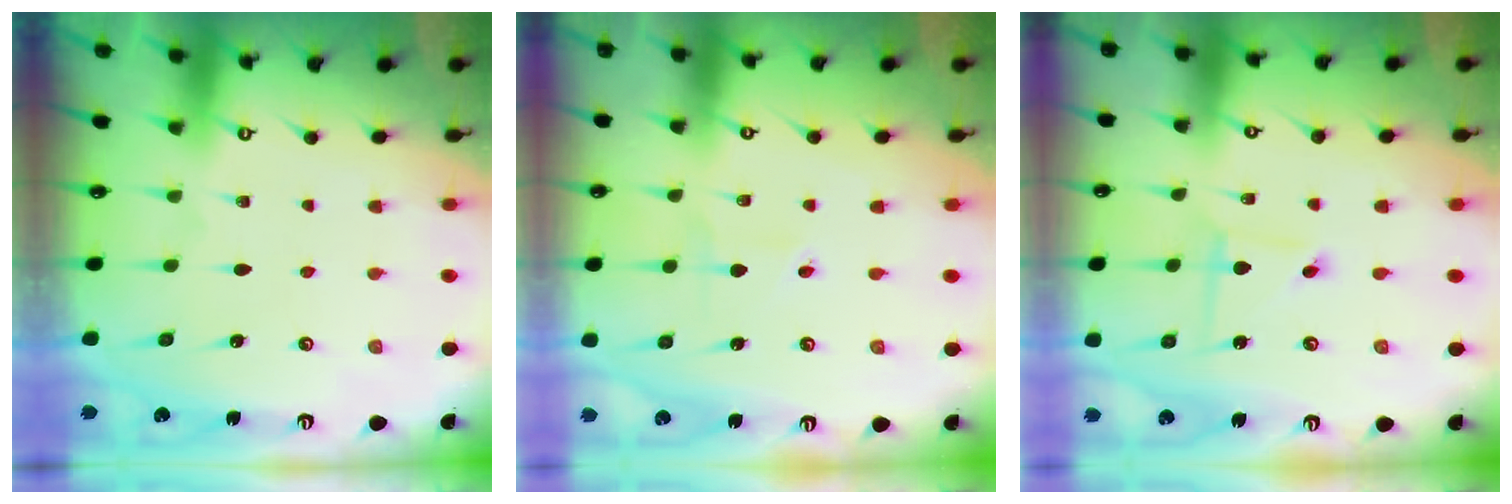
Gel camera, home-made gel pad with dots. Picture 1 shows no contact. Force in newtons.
{"total": 1.6, "press": 1.5, "slide": 0.5}
{"total": 2.4, "press": 2.4, "slide": 0.2}